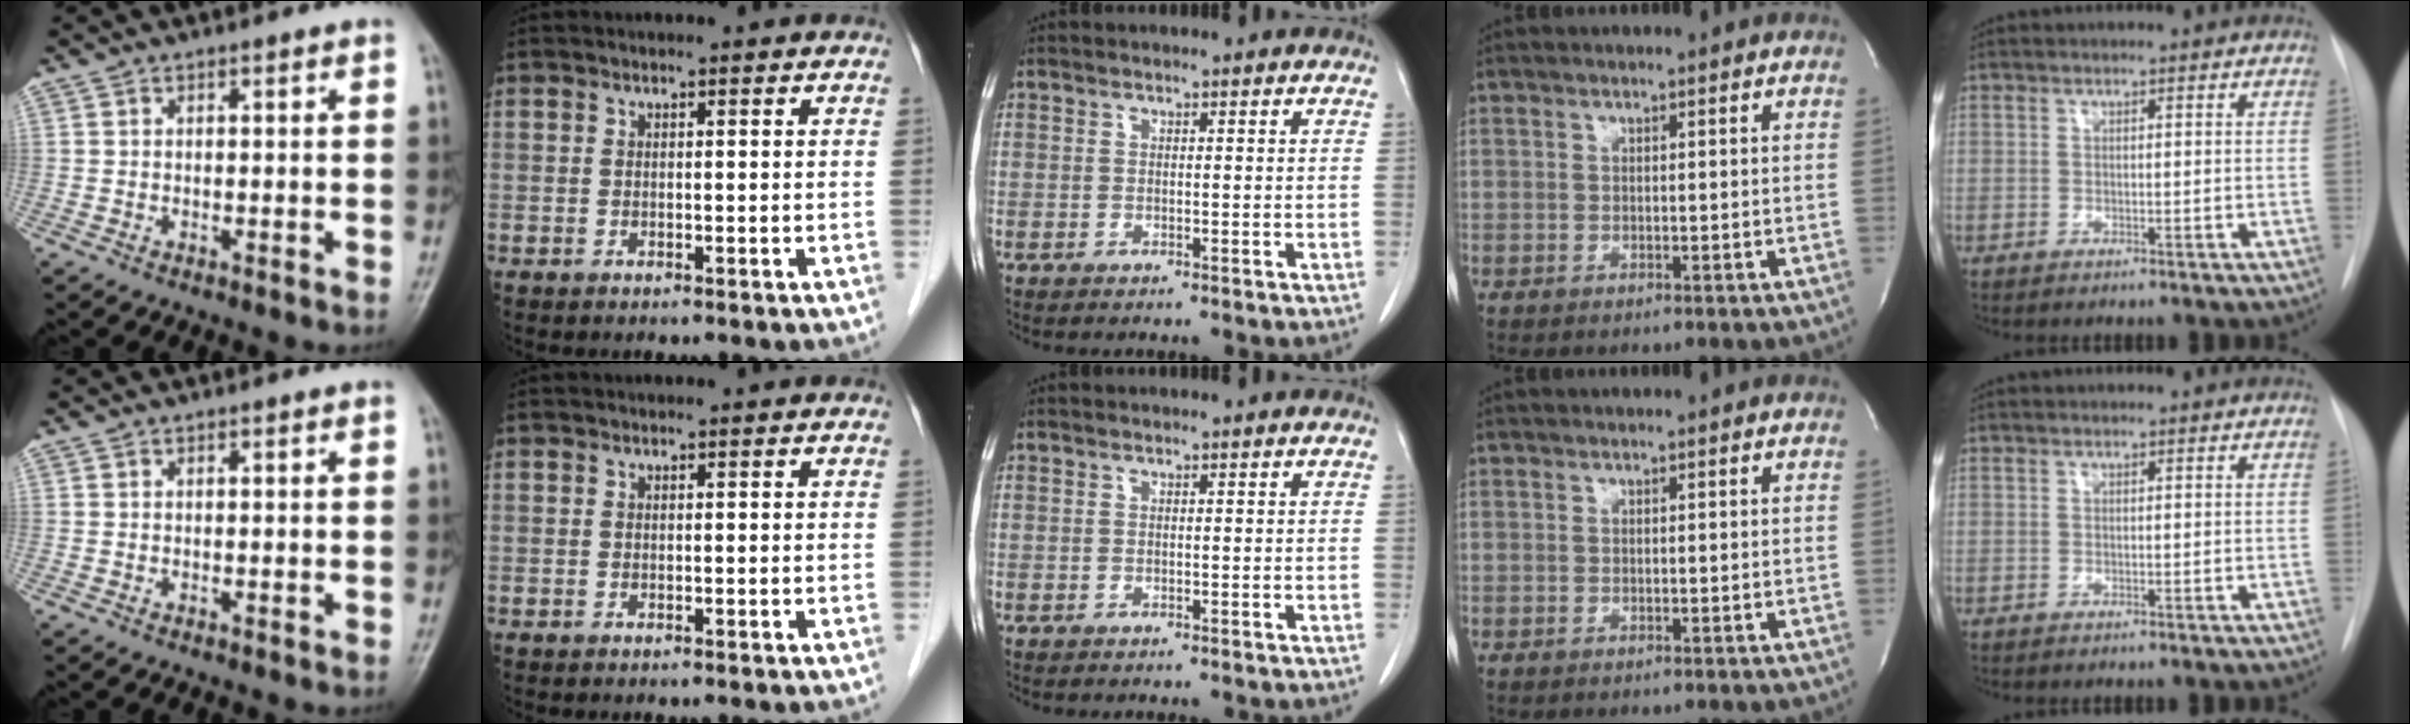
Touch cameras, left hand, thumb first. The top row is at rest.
{}